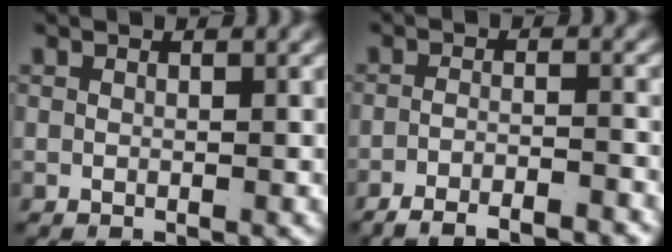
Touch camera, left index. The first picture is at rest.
{"total": 5.5, "force": [-5.2, 0.9, 1.5], "torque": [-0.023, -0.016, -0.082]}